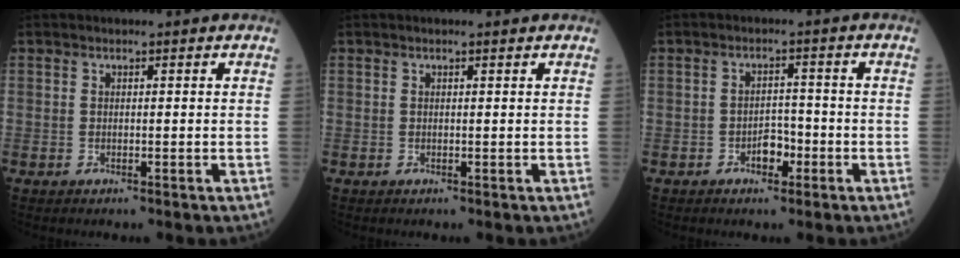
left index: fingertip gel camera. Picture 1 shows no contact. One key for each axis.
{"total": 0.7, "fx": 0.6, "fy": 0.1, "fz": 0.4, "tx": -0.010, "ty": 0.004, "tz": 0.011}
{"total": 2.9, "fx": -1.7, "fy": 1.7, "fz": 1.7, "tx": -0.025, "ty": 0.003, "tz": -0.027}